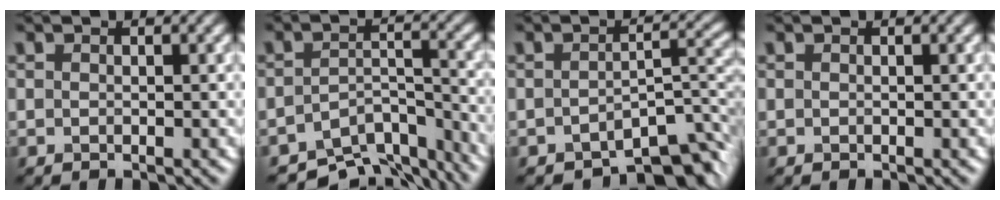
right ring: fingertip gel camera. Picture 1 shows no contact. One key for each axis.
{"total": 7.6, "fx": -6.9, "fy": 2.4, "fz": 2.4, "tx": -0.039, "ty": -0.014, "tz": -0.102}
{"total": 6.3, "fx": -5.2, "fy": 2.1, "fz": 3.0, "tx": -0.025, "ty": -0.003, "tz": -0.074}
{"total": 0.0}